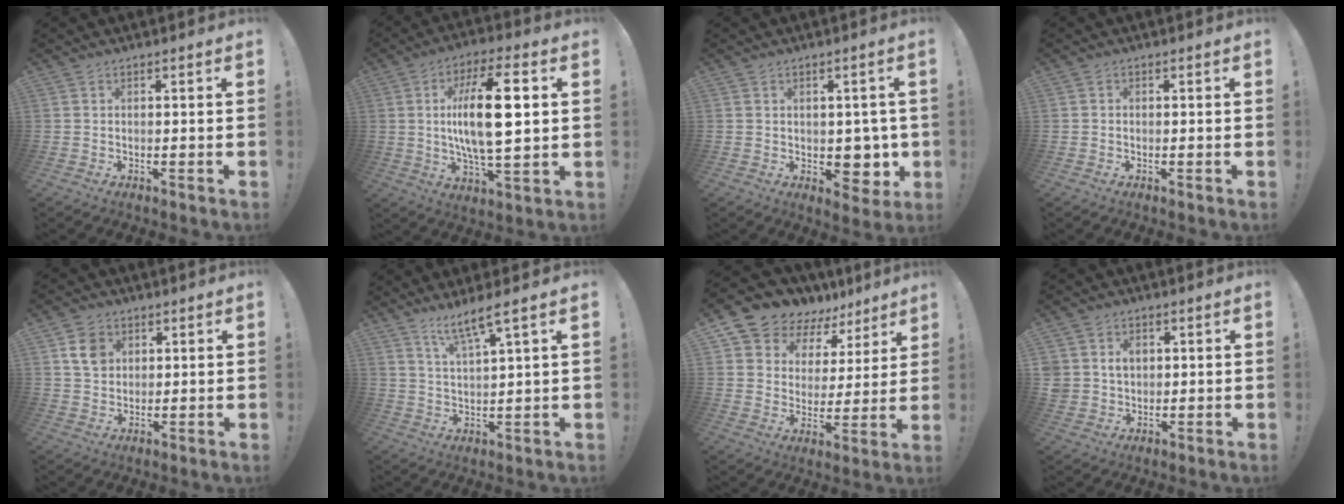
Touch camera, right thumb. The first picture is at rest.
{"total": 18.6, "force": [2.2, 6.2, 17.4], "torque": [-0.315, -0.005, 0.018]}
{"total": 7.0, "force": [0.5, 6.1, 3.4], "torque": [-0.018, -0.010, 0.018]}
{"total": 0.6, "force": [-0.3, 0.5, 0.1], "torque": [-0.004, 0.002, -0.005]}
{"total": 7.2, "force": [2.8, 5.8, 3.3], "torque": [-0.035, -0.002, 0.053]}
{"total": 7.2, "force": [5.4, 0.2, 4.8], "torque": [-0.084, -0.029, 0.089]}
{"total": 9.9, "force": [8.1, 5.6, 1.1], "torque": [-0.033, -0.076, 0.149]}
{"total": 5.5, "force": [1.9, 4.9, 1.7], "torque": [-0.023, -0.011, 0.036]}